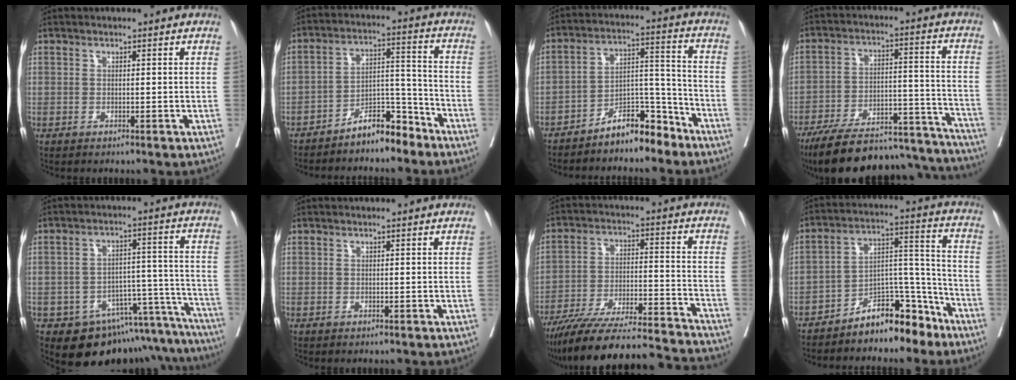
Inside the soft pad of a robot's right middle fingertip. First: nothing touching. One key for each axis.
{"total": 7.3, "fx": -6.1, "fy": 2.3, "fz": 3.1, "tx": -0.049, "ty": 0.027, "tz": -0.107}
{"total": 8.3, "fx": -6.9, "fy": 2.8, "fz": 3.7, "tx": -0.059, "ty": 0.034, "tz": -0.121}
{"total": 26.6, "fx": -24.1, "fy": 5.5, "fz": 9.8, "tx": -0.122, "ty": 0.016, "tz": -0.343}
{"total": 15.7, "fx": -13.6, "fy": 6.6, "fz": 4.2, "tx": 0.001, "ty": 0.070, "tz": -0.167}
{"total": 0.0}
{"total": 23.8, "fx": -21.9, "fy": 1.1, "fz": 9.2, "tx": -0.130, "ty": -0.020, "tz": -0.328}
{"total": 10.3, "fx": -8.4, "fy": 3.9, "fz": 4.6, "tx": -0.072, "ty": 0.045, "tz": -0.143}